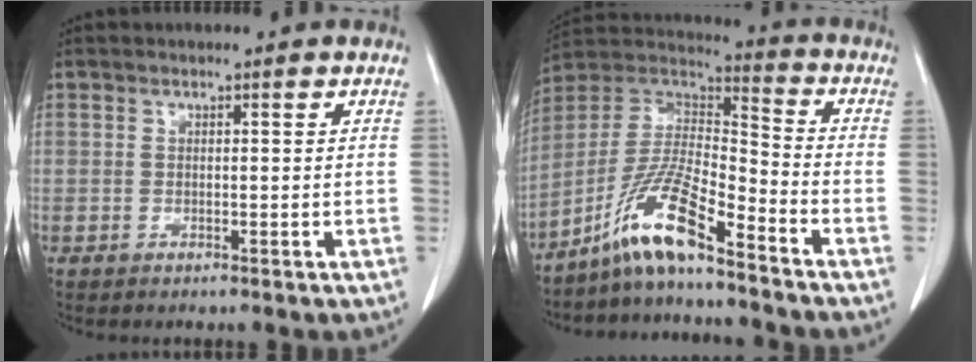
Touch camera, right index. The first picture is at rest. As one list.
[{"total": 12.1, "force": [-8.7, 0.8, 8.4], "torque": [-0.168, 0.009, -0.168]}]